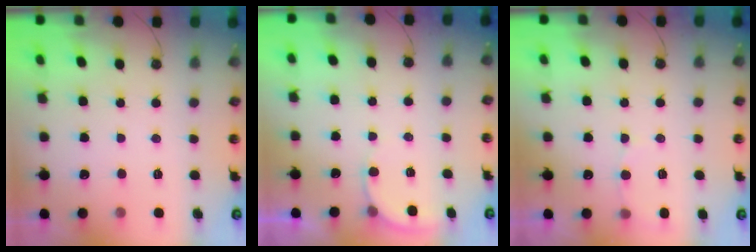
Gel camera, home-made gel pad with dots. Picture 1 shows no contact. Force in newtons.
{"total": 4.6, "press": 4.6, "slide": 0.3}
{"total": 4.7, "press": 4.6, "slide": 0.8}